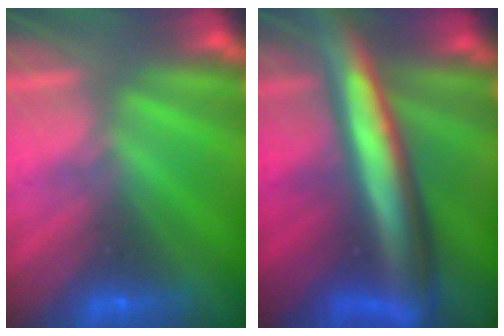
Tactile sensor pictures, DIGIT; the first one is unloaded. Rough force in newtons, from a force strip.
{"total": 6.9}